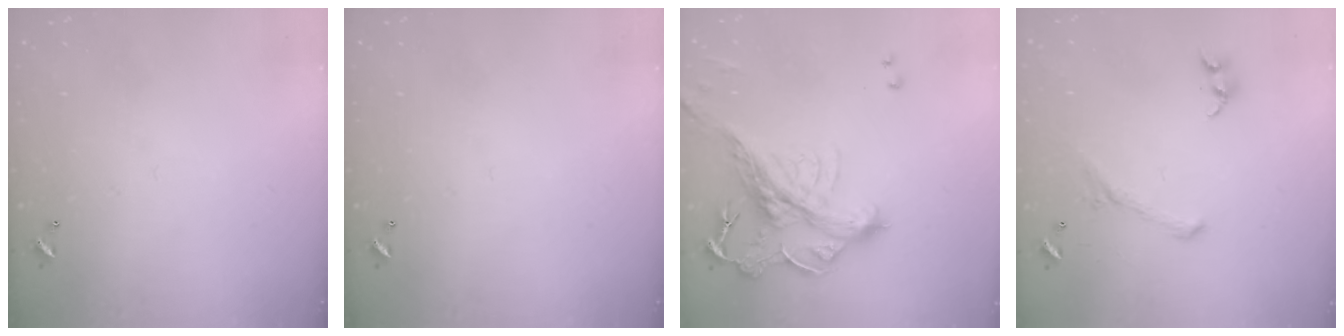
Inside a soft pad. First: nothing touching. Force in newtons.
{"total": 0.0}
{"total": 5.3, "press": 5.1, "slide": 1.4}
{"total": 2.9, "press": 2.7, "slide": 0.9}